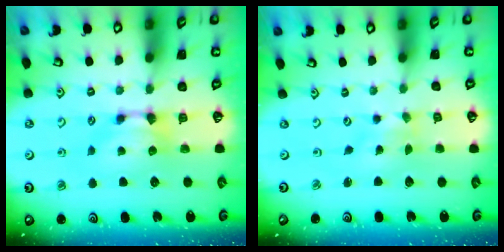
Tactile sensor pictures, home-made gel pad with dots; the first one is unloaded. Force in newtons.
{"total": 4.0, "press": 4.0, "slide": 0.8}